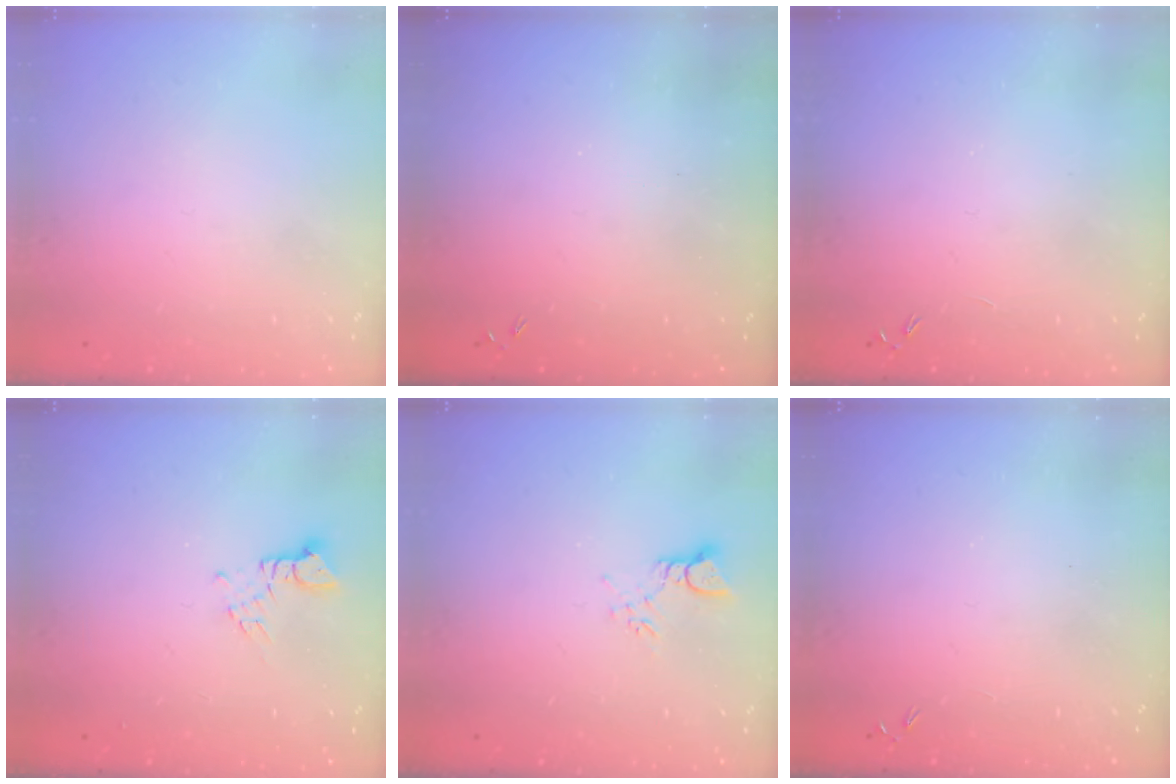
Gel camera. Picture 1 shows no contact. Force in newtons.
{"total": 0.0}
{"total": 0.0}
{"total": 2.5, "press": 2.5, "slide": 0.3}
{"total": 2.8, "press": 2.8, "slide": 0.4}
{"total": 0.0}